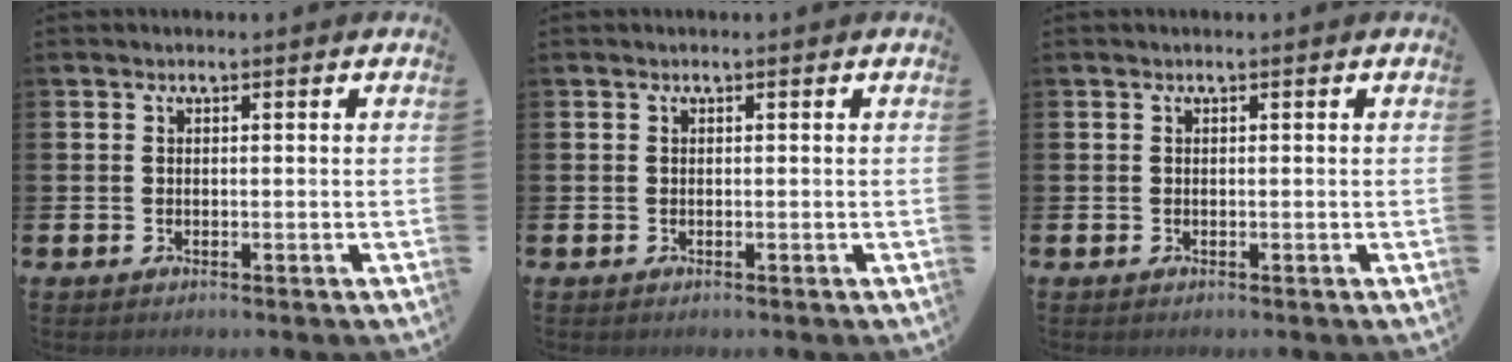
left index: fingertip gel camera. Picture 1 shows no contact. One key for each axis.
{"total": 0.0}
{"total": 0.0}